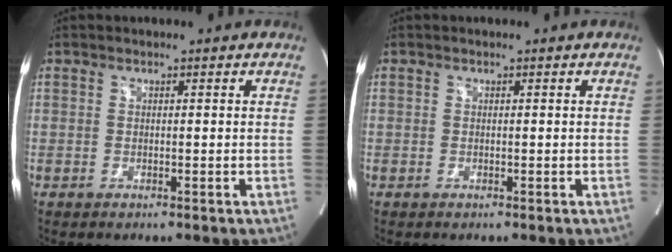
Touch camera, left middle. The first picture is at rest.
{"total": 0.0}